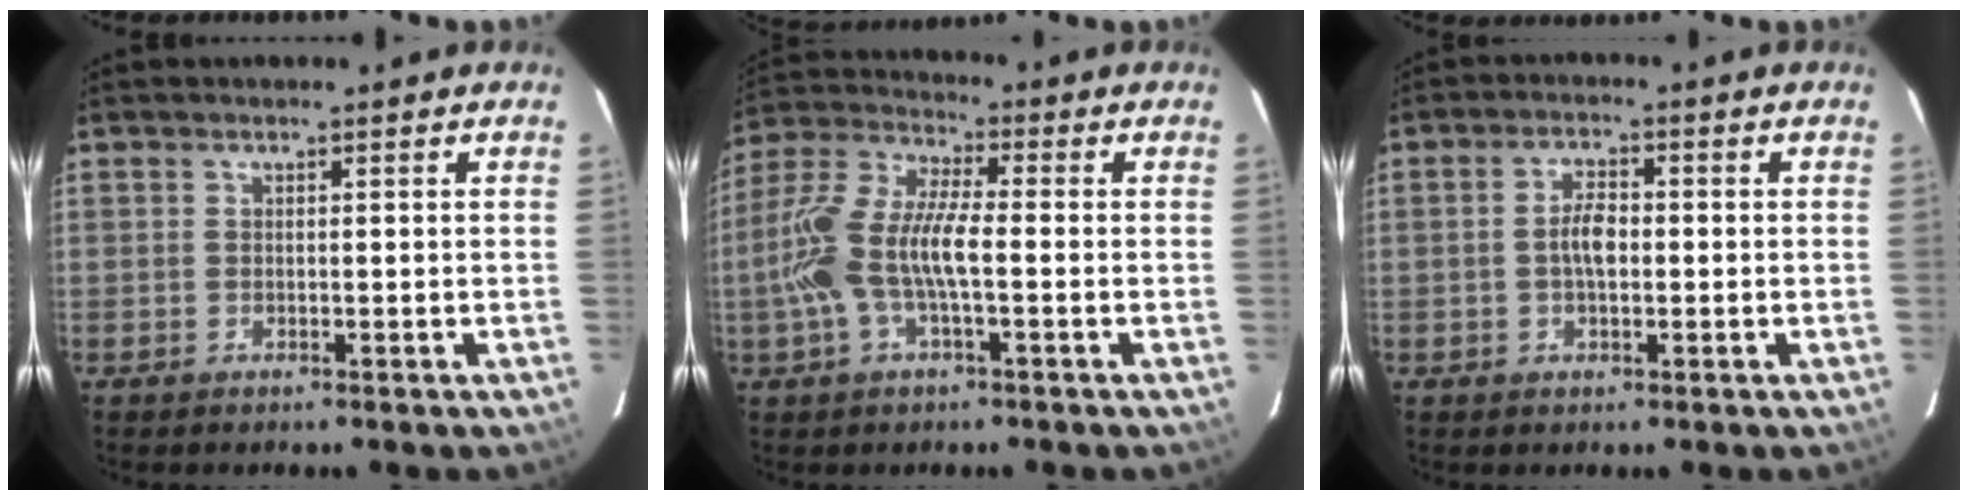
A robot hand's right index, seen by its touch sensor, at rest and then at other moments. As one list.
[{"total": 12.5, "force": [-2.2, 3.9, 11.7], "torque": [-0.253, 0.007, -0.046]}, {"total": 4.1, "force": [-0.4, 1.9, 3.6], "torque": [-0.070, 0.008, -0.007]}]